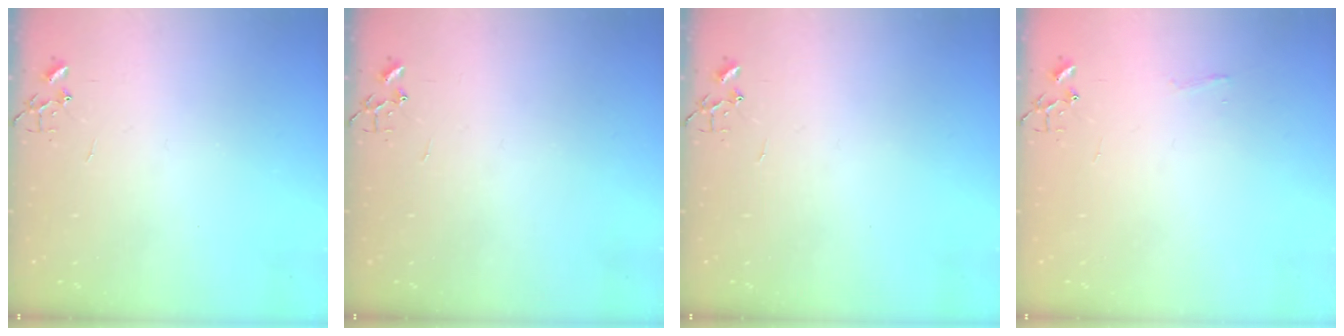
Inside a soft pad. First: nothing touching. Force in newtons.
{"total": 0.0}
{"total": 0.0}
{"total": 3.7, "press": 3.6, "slide": 0.5}